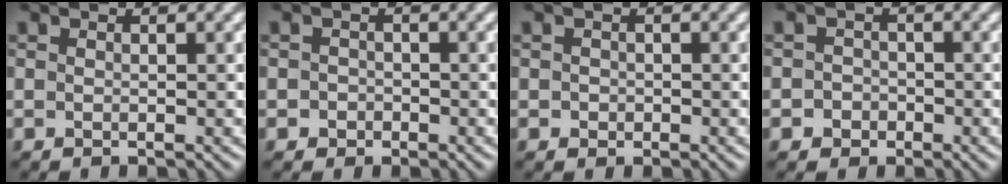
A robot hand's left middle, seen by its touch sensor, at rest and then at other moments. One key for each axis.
{"total": 1.2, "fx": -0.9, "fy": 0.9, "fz": -0.1, "tx": 0.012, "ty": 0.001, "tz": -0.016}
{"total": 0.8, "fx": -0.4, "fy": 0.7, "fz": 0.0, "tx": 0.006, "ty": -0.003, "tz": -0.006}
{"total": 2.0, "fx": -1.3, "fy": 1.5, "fz": 0.0, "tx": 0.022, "ty": 0.008, "tz": -0.027}